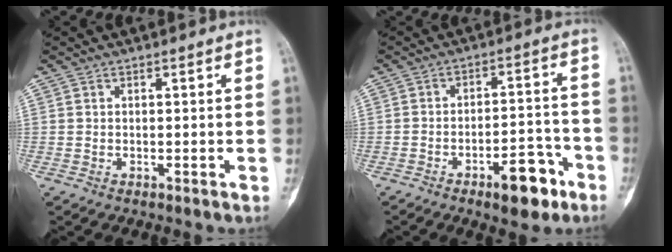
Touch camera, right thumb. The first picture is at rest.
{"total": 9.4, "force": [-5.4, 4.0, 6.7], "torque": [-0.080, 0.042, -0.074]}